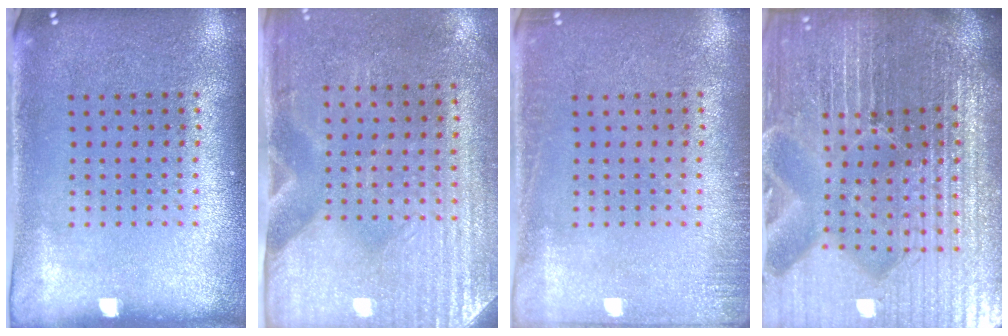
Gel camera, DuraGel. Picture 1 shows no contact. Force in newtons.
{"total": 3.0, "press": 2.6, "slide": 1.5}
{"total": 1.3, "press": 1.3, "slide": 0.3}
{"total": 7.3, "press": 6.4, "slide": 3.6}